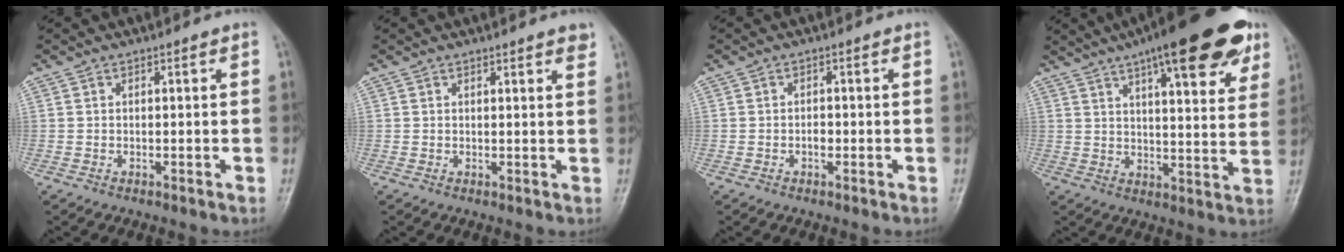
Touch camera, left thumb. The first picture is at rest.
{"total": 3.1, "force": [2.5, 0.6, 1.7], "torque": [-0.012, -0.008, 0.027]}
{"total": 1.2, "force": [-0.3, 0.8, 0.8], "torque": [-0.009, 0.002, -0.007]}
{"total": 22.1, "force": [13.3, 6.1, 16.5], "torque": [-0.208, -0.022, 0.177]}